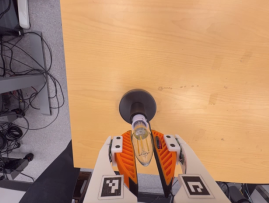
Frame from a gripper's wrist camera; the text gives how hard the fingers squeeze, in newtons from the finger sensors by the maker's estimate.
{"total": 13.1, "left": 14.0, "right": 12.2}